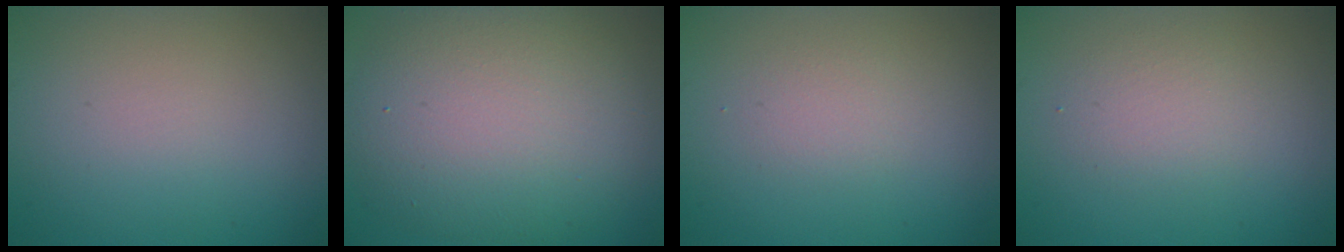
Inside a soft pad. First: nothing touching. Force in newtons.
{"total": 10.0, "press": 10.0, "slide": 0.3}
{"total": 1.3, "press": 1.3, "slide": 0.1}
{"total": 2.1, "press": 2.1, "slide": 0.1}